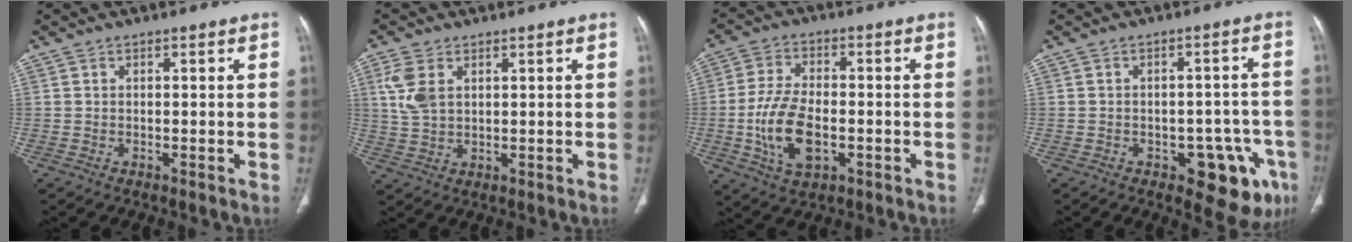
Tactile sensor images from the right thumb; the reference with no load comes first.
{"total": 6.0, "force": [2.1, 3.7, 4.3], "torque": [-0.099, 0.000, 0.051]}
{"total": 11.8, "force": [-2.6, 6.6, 9.5], "torque": [-0.180, 0.009, -0.044]}
{"total": 11.1, "force": [-5.2, 5.6, 8.1], "torque": [-0.061, 0.026, -0.058]}